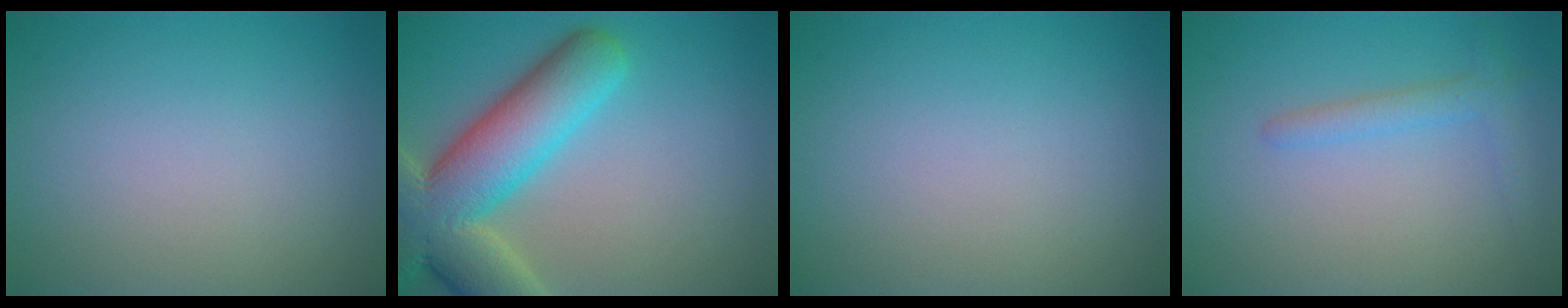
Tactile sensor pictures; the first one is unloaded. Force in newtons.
{"total": 11.1, "press": 11.1, "slide": 0.9}
{"total": 0.0}
{"total": 1.9, "press": 1.9, "slide": 0.1}